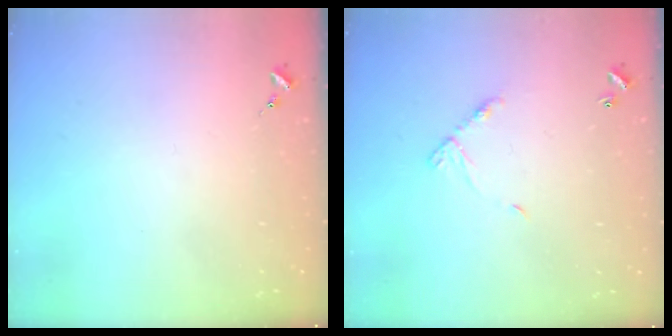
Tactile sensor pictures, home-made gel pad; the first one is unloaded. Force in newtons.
{"total": 6.9, "press": 6.8, "slide": 0.6}